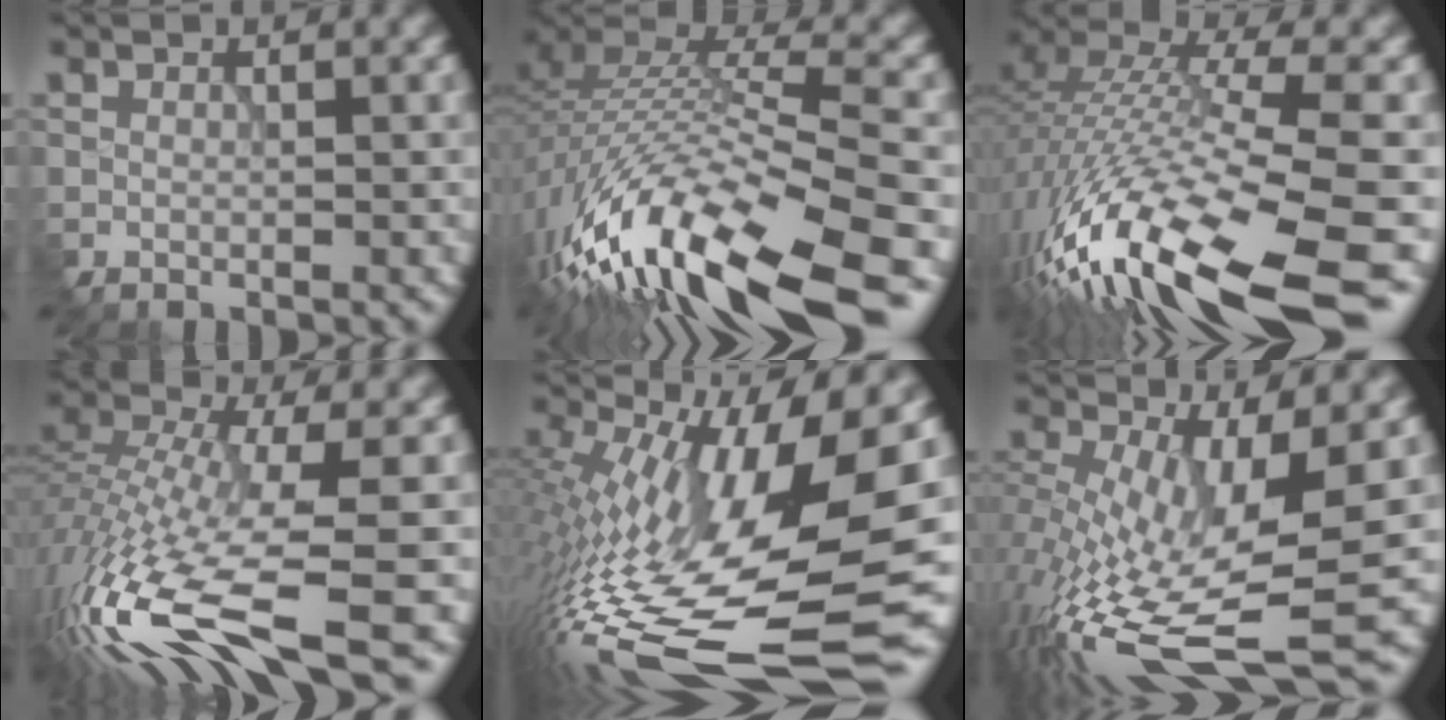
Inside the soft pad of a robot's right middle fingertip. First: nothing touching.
{"total": 16.2, "force": [-8.9, 5.2, 12.5], "torque": [-0.259, -0.019, -0.137]}
{"total": 15.9, "force": [-7.2, 5.1, 13.2], "torque": [-0.290, -0.025, -0.102]}
{"total": 14.2, "force": [-6.6, 4.5, 11.8], "torque": [-0.269, -0.016, -0.107]}
{"total": 16.7, "force": [-2.3, 5.8, 15.5], "torque": [-0.291, -0.006, -0.042]}
{"total": 12.8, "force": [-3.3, 4.0, 11.6], "torque": [-0.236, -0.025, -0.048]}